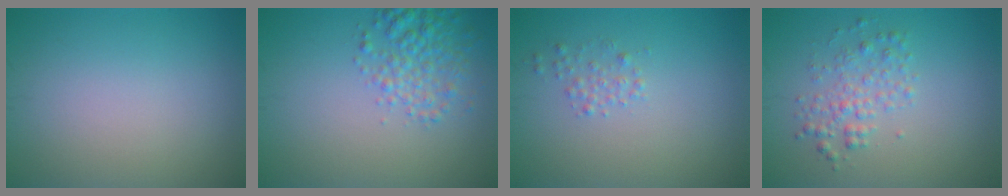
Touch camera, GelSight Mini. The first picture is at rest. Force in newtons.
{"total": 3.4, "press": 3.4, "slide": 0.1}
{"total": 1.1, "press": 1.1, "slide": 0.0}
{"total": 2.4, "press": 2.4, "slide": 0.1}